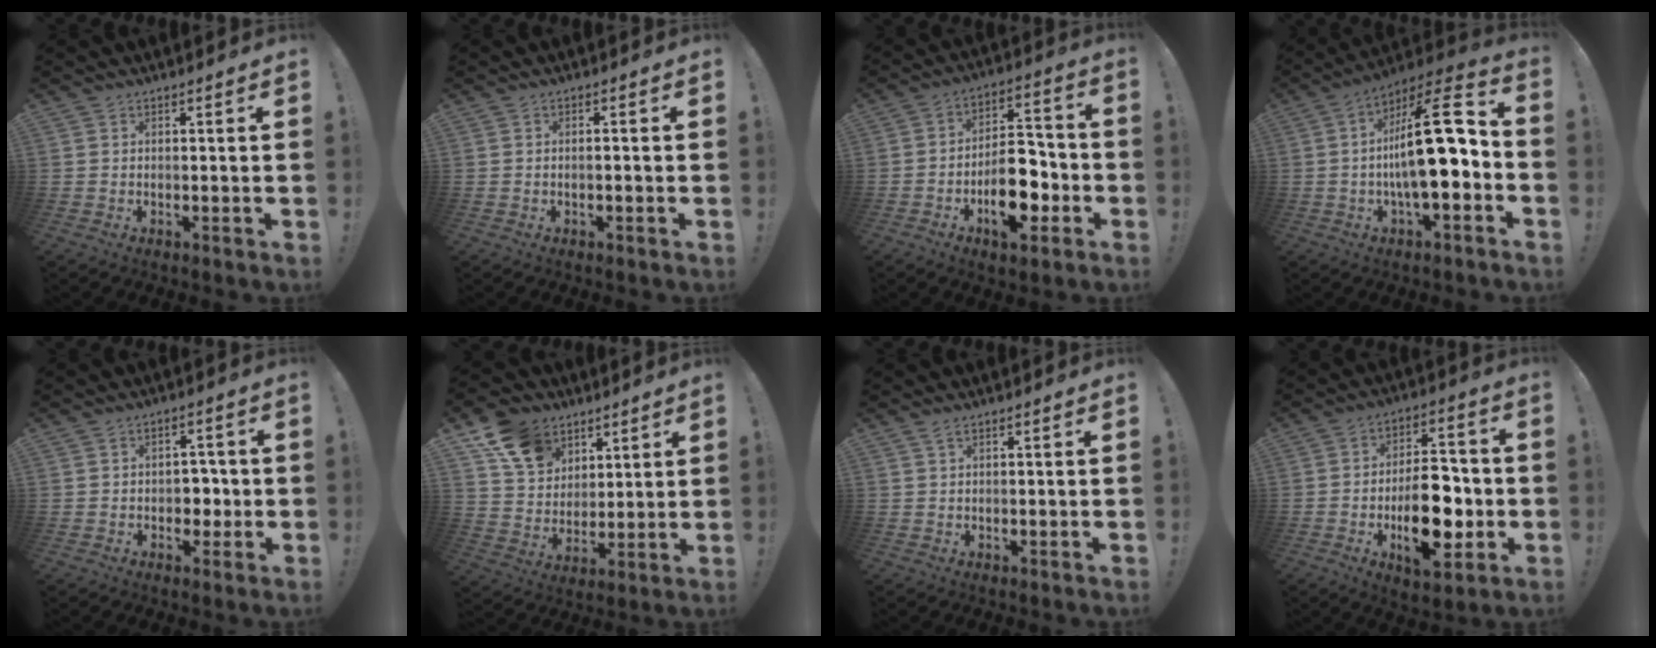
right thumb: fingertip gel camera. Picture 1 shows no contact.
{"total": 1.2, "force": [-0.7, -0.3, 0.9], "torque": [-0.018, 0.002, -0.012]}
{"total": 15.5, "force": [-5.9, 8.4, 11.6], "torque": [-0.169, 0.044, -0.092]}
{"total": 21.4, "force": [-1.0, 6.4, 20.4], "torque": [-0.327, 0.008, -0.021]}
{"total": 4.8, "force": [-0.7, 4.2, 2.3], "torque": [-0.024, 0.004, -0.011]}
{"total": 14.3, "force": [8.9, 9.8, 5.3], "torque": [-0.094, -0.050, 0.176]}
{"total": 1.2, "force": [0.6, -0.1, 1.1], "torque": [-0.028, 0.003, 0.011]}
{"total": 18.0, "force": [-4.0, 9.4, 14.8], "torque": [-0.235, 0.014, -0.060]}